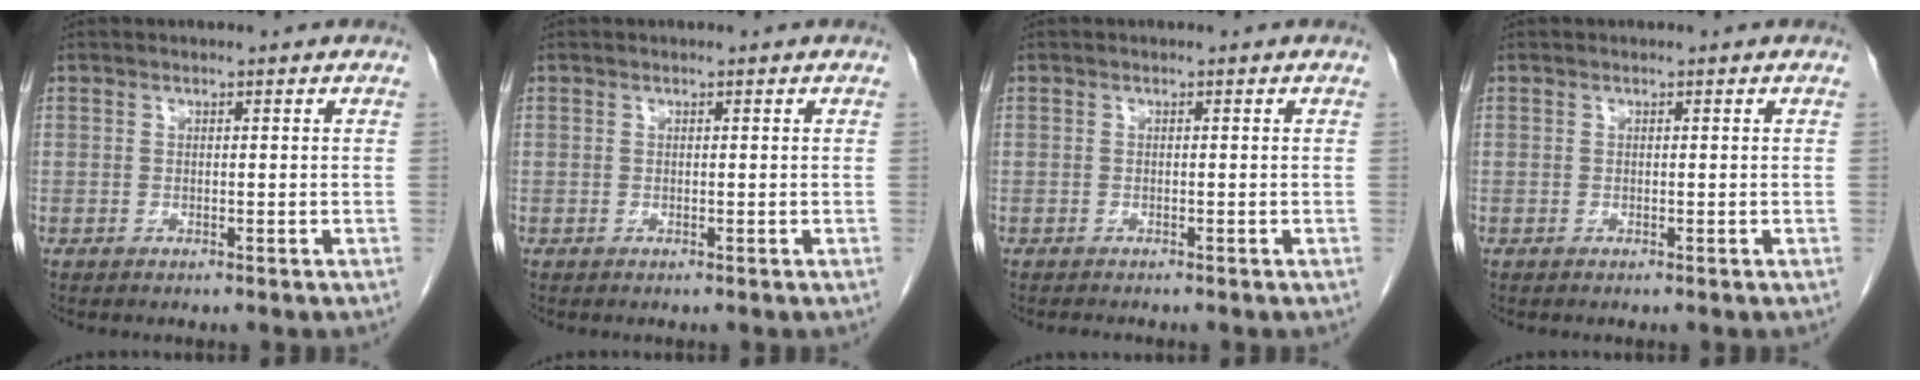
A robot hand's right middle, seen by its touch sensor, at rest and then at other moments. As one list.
[{"total": 0.0}, {"total": 1.1, "force": [-1.0, 0.0, 0.4], "torque": [-0.014, -0.006, -0.013]}, {"total": 0.0}]